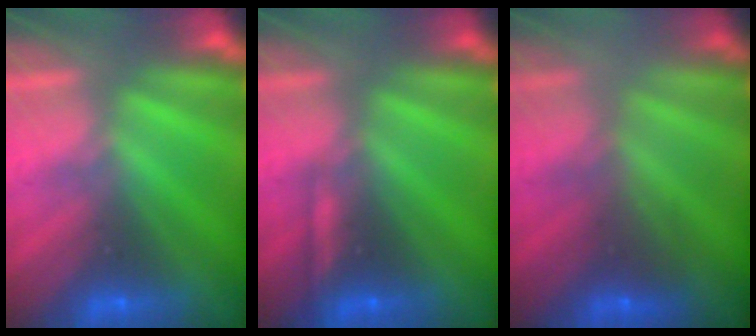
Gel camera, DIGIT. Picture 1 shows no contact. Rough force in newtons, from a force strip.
{"total": 2.2}
{"total": 2.0}